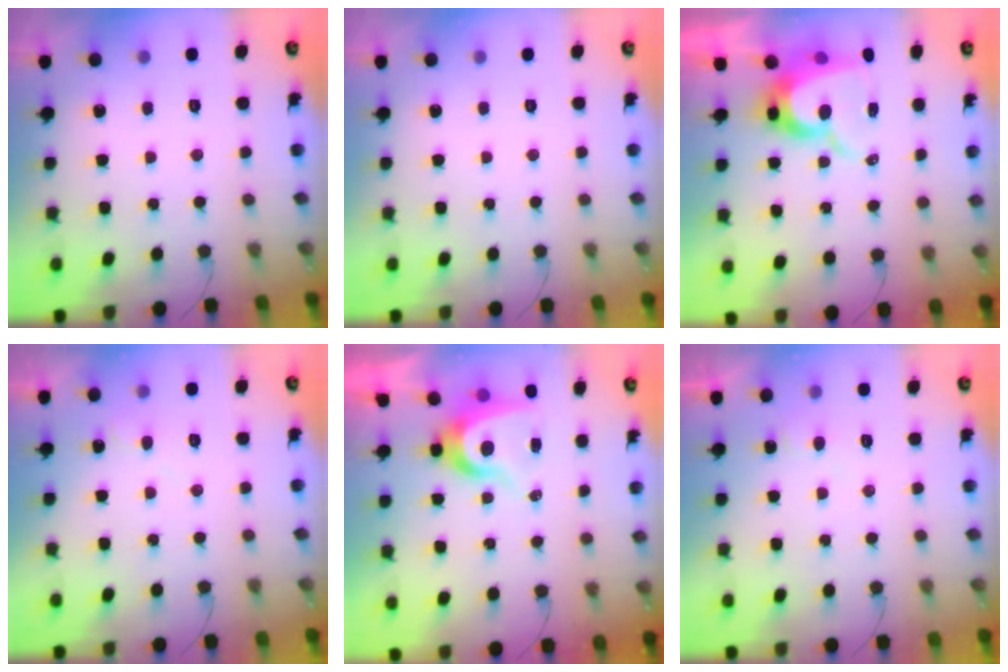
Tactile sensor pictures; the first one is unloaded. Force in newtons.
{"total": 0.0}
{"total": 11.2, "press": 11.1, "slide": 1.1}
{"total": 5.8, "press": 5.8, "slide": 0.4}
{"total": 8.5, "press": 8.5, "slide": 0.7}
{"total": 3.5, "press": 3.5, "slide": 0.3}